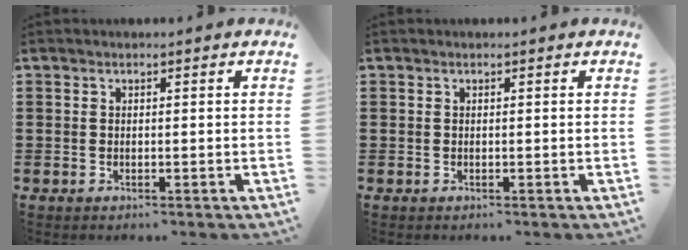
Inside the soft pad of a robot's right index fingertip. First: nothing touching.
{"total": 0.0}